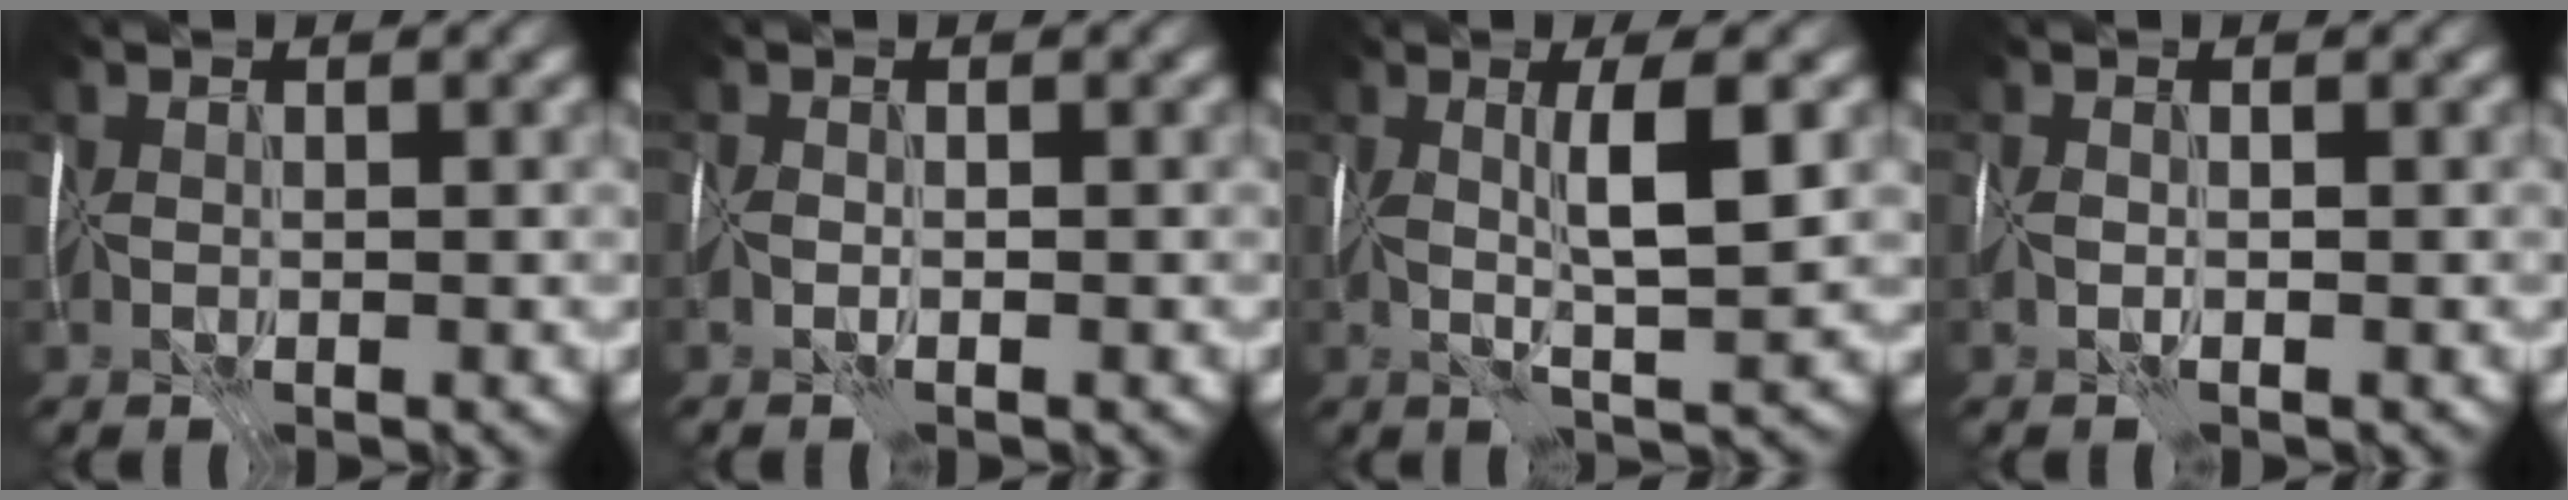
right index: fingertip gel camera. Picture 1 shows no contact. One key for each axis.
{"total": 1.4, "fx": -0.9, "fy": 0.4, "fz": 1.0, "tx": -0.021, "ty": -0.003, "tz": -0.020}
{"total": 5.3, "fx": 0.9, "fy": 0.8, "fz": 5.2, "tx": -0.089, "ty": 0.003, "tz": 0.015}
{"total": 1.5, "fx": -0.4, "fy": 0.7, "fz": 1.3, "tx": -0.026, "ty": -0.003, "tz": -0.012}